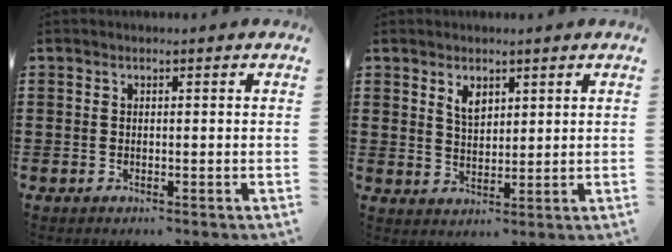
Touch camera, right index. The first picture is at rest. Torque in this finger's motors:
{"motor_torque": [0.02, 0.02, 0.19, 0.07]}